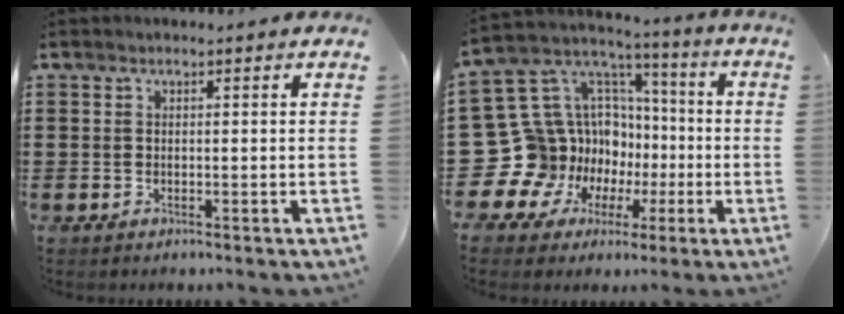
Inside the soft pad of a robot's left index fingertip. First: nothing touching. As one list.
[{"total": 16.1, "force": [-3.1, 15.0, 5.1], "torque": [-0.163, -0.030, -0.009]}]